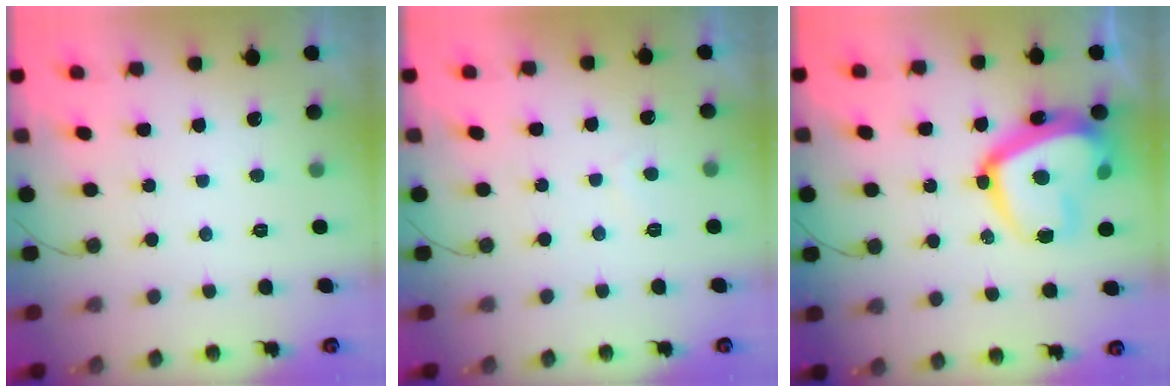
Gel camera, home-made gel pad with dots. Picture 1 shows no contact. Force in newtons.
{"total": 1.7, "press": 1.6, "slide": 0.5}
{"total": 20.6, "press": 20.5, "slide": 2.0}